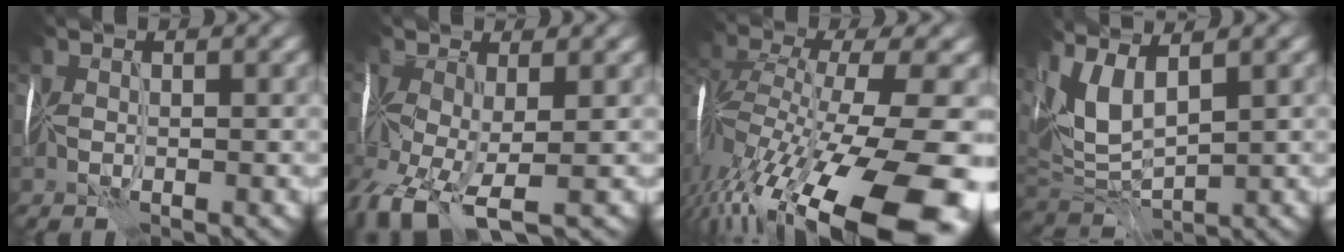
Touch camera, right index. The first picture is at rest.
{"total": 7.3, "force": [-3.6, 3.3, 5.4], "torque": [-0.140, -0.021, -0.068]}
{"total": 16.0, "force": [-8.3, 4.6, 12.9], "torque": [-0.240, -0.012, -0.135]}
{"total": 5.3, "force": [3.1, 2.2, 3.7], "torque": [-0.104, 0.011, 0.065]}